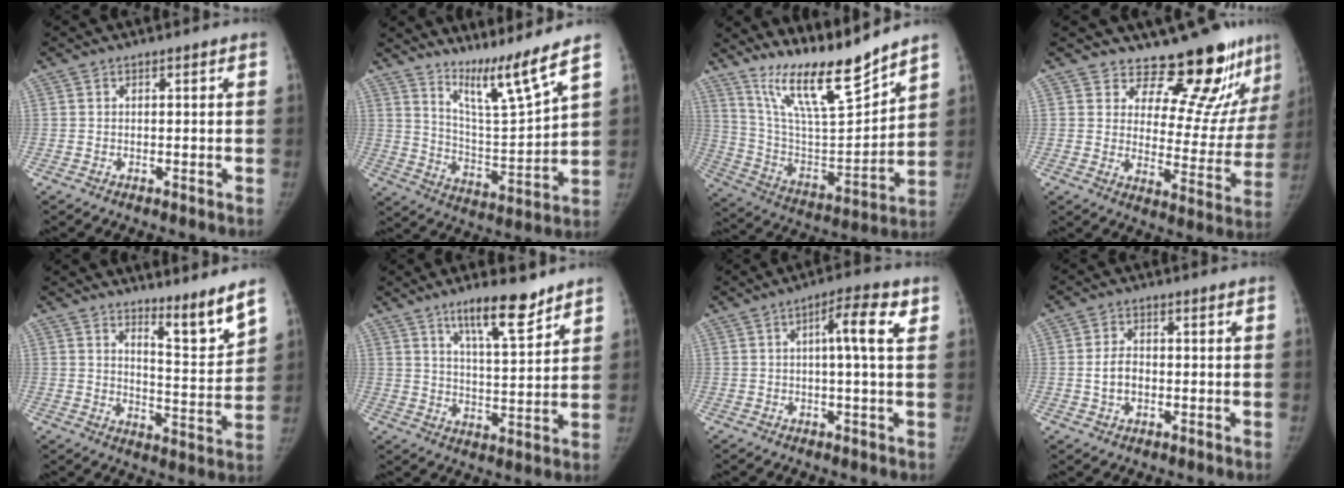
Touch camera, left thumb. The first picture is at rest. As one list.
[{"total": 11.1, "force": [8.8, -1.0, 6.6], "torque": [-0.107, -0.081, 0.165]}, {"total": 18.1, "force": [14.9, 2.5, 10.0], "torque": [-0.138, -0.094, 0.275]}, {"total": 17.3, "force": [14.9, 6.1, 6.3], "torque": [-0.018, -0.126, 0.189]}, {"total": 8.2, "force": [6.5, 0.4, 5.1], "torque": [-0.067, -0.070, 0.104]}, {"total": 10.8, "force": [7.7, 2.4, 7.2], "torque": [-0.096, -0.052, 0.128]}, {"total": 7.0, "force": [1.9, 1.0, 6.7], "torque": [-0.103, 0.010, 0.023]}, {"total": 4.2, "force": [-0.5, 2.8, 3.0], "torque": [-0.053, 0.011, -0.010]}]